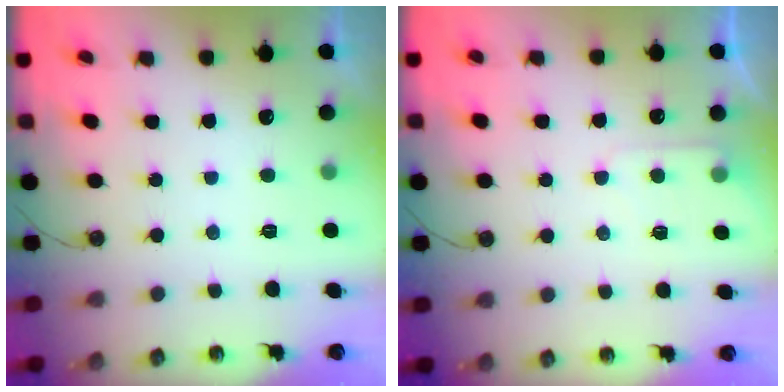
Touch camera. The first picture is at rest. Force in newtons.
{"total": 6.0, "press": 6.0, "slide": 0.8}